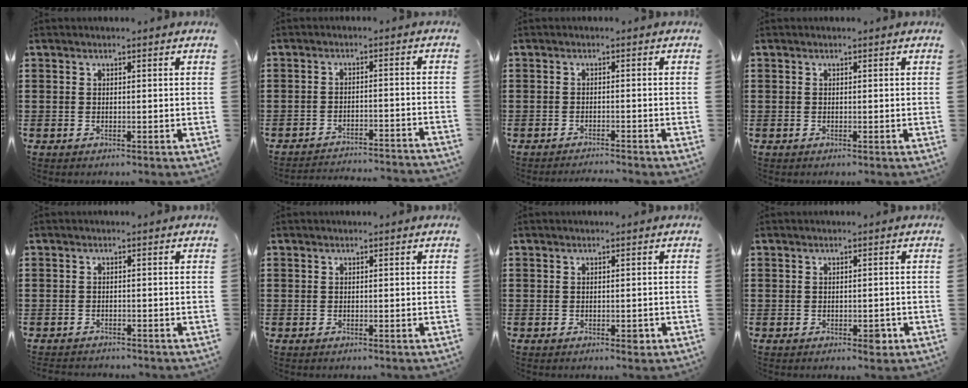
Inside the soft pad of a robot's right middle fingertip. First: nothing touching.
{"total": 3.0, "force": [-3.0, -0.2, 0.4], "torque": [-0.011, -0.001, -0.062]}
{"total": 1.2, "force": [-1.2, -0.2, 0.1], "torque": [-0.004, 0.001, -0.023]}
{"total": 0.0}
{"total": 1.0, "force": [-1.0, 0.1, -0.1], "torque": [-0.003, 0.001, -0.023]}
{"total": 0.0}
{"total": 1.0, "force": [-0.5, 0.6, 0.7], "torque": [-0.013, -0.001, -0.008]}
{"total": 1.9, "force": [-1.0, 0.9, 1.4], "torque": [-0.023, 0.001, -0.019]}